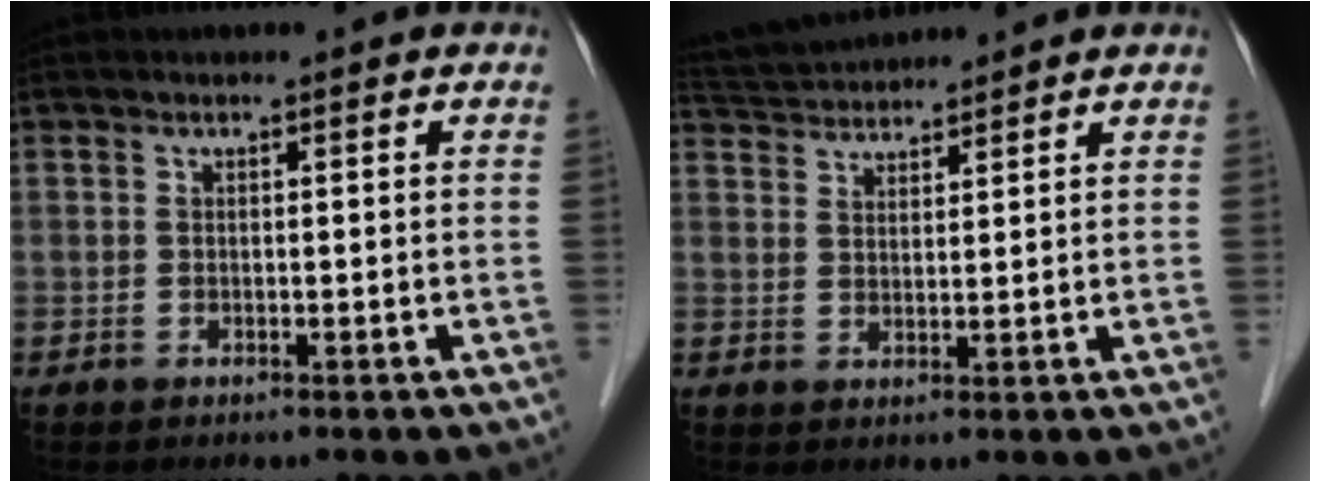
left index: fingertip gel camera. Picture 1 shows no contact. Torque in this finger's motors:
{"motor_torque": [-0.50, -0.54, 0.04, 0.01]}